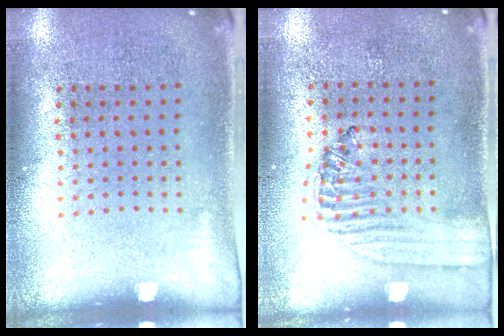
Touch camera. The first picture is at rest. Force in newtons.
{"total": 1.4, "press": 1.3, "slide": 0.5}